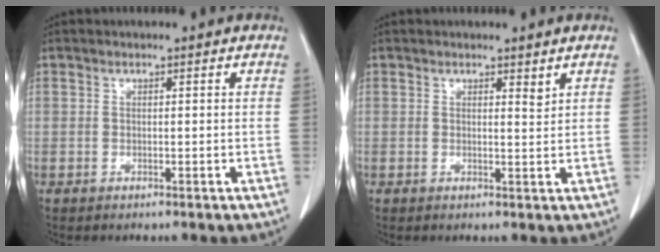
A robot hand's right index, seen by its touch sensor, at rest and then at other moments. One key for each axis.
{"total": 1.2, "fx": 0.9, "fy": 0.2, "fz": 0.7, "tx": -0.011, "ty": -0.008, "tz": 0.015}